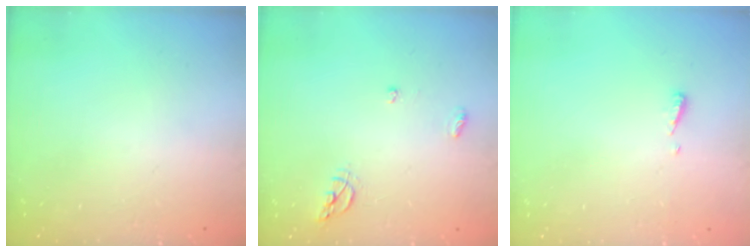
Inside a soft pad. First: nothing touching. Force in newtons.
{"total": 6.5, "press": 6.5, "slide": 0.1}
{"total": 4.3, "press": 4.2, "slide": 0.4}